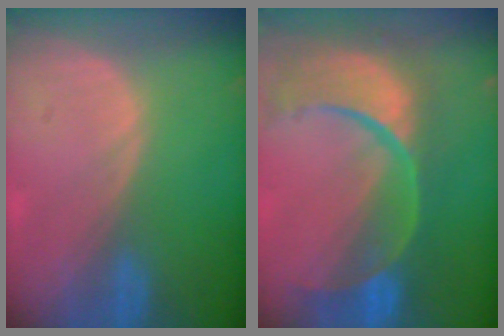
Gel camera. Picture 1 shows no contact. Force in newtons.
{"total": 13.6, "press": 10.9, "slide": 8.2}